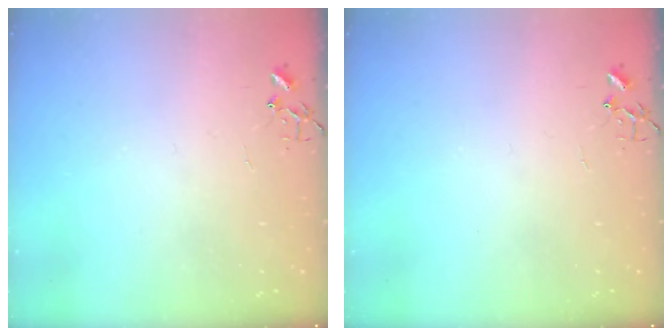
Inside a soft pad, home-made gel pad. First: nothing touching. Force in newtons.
{"total": 0.0}